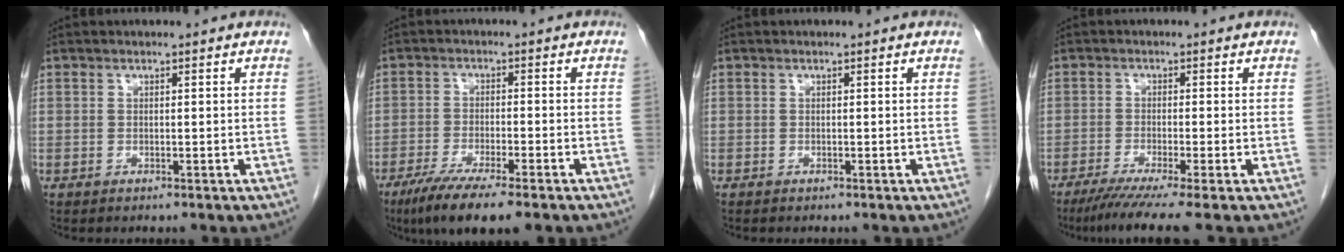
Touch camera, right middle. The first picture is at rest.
{"total": 9.2, "force": [-6.5, 0.8, 6.5], "torque": [-0.109, -0.022, -0.103]}
{"total": 0.0}
{"total": 6.7, "force": [-5.0, -1.1, 4.3], "torque": [-0.065, -0.022, -0.085]}